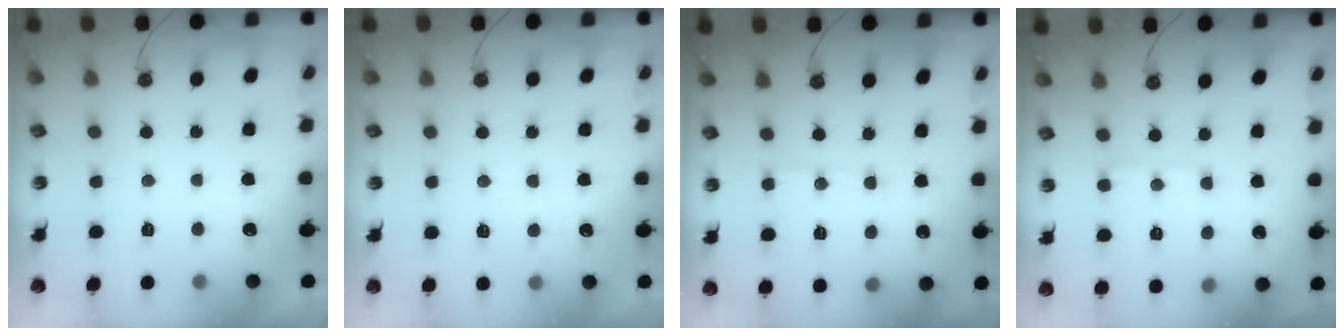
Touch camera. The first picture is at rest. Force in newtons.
{"total": 5.8, "press": 5.8, "slide": 0.6}
{"total": 5.9, "press": 5.9, "slide": 0.8}
{"total": 4.1, "press": 4.1, "slide": 0.6}